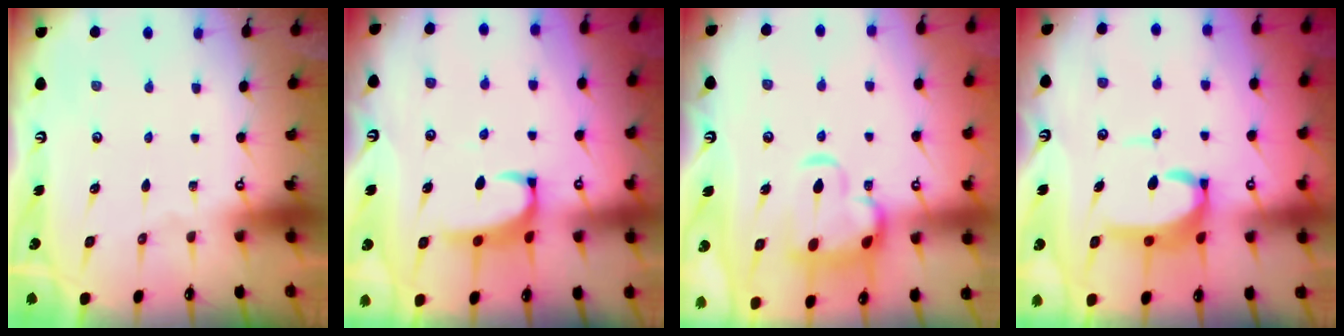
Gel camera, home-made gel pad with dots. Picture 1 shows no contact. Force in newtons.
{"total": 2.5, "press": 2.3, "slide": 0.8}
{"total": 7.4, "press": 7.2, "slide": 1.8}
{"total": 7.6, "press": 7.5, "slide": 0.9}